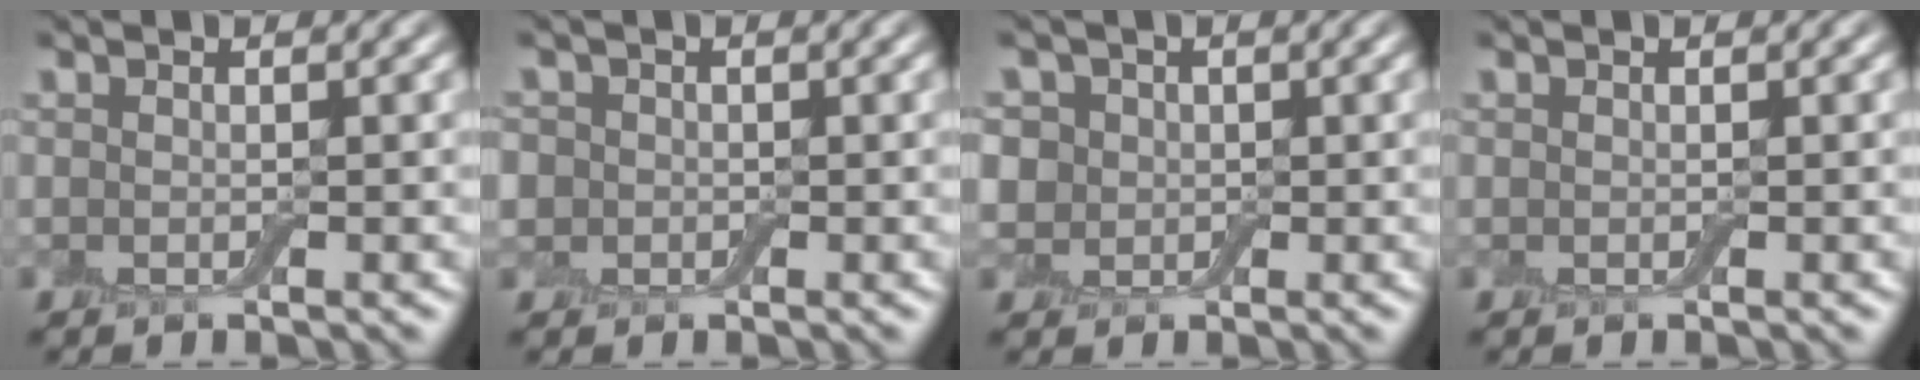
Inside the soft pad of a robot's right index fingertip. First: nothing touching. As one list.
[{"total": 2.4, "force": [0.3, 2.2, 0.8], "torque": [-0.007, 0.011, -0.017]}, {"total": 4.0, "force": [1.2, 3.5, 1.5], "torque": [-0.028, 0.014, 0.002]}, {"total": 0.0}]